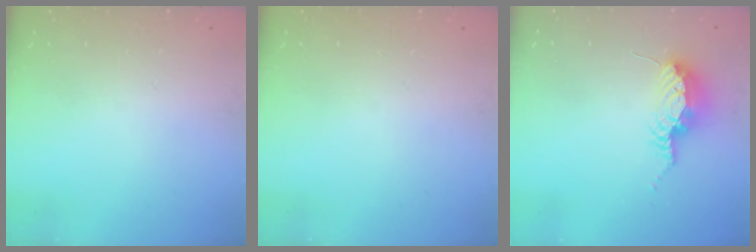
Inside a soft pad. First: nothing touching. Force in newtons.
{"total": 0.0}
{"total": 8.4, "press": 8.4, "slide": 1.0}